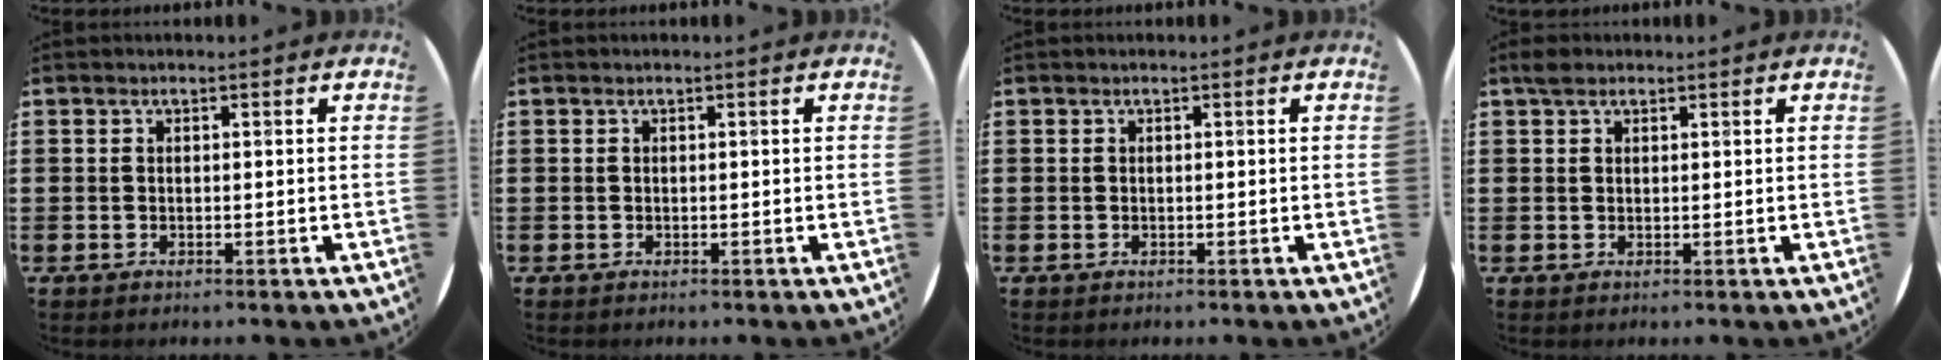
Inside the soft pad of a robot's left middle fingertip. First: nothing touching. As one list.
[{"total": 0.0}, {"total": 0.0}, {"total": 1.4, "force": [1.2, 0.7, 0.5], "torque": [-0.004, 0.002, 0.020]}]